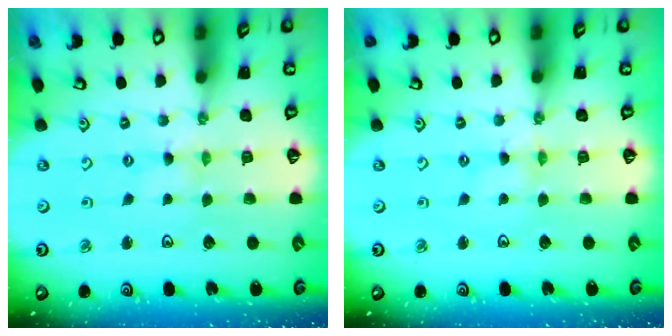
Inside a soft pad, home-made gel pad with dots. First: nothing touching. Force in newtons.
{"total": 0.0}